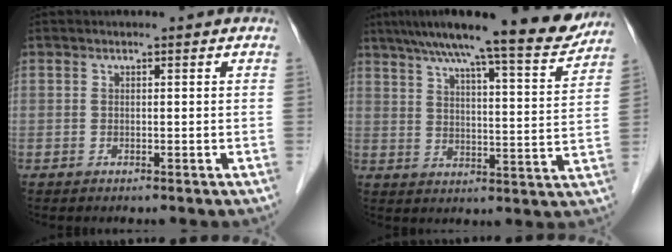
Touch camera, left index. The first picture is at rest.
{"total": 16.9, "force": [14.5, 1.3, 8.7], "torque": [-0.125, -0.005, 0.198]}